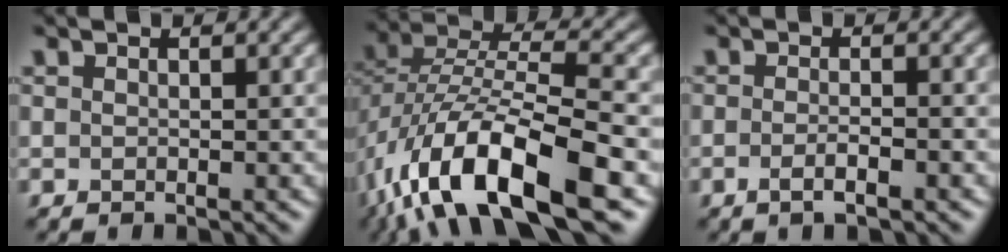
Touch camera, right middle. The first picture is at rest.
{"total": 13.8, "force": [-7.0, 5.1, 10.7], "torque": [-0.194, -0.004, -0.128]}
{"total": 2.1, "force": [-0.9, 0.6, 1.8], "torque": [-0.025, -0.001, -0.019]}